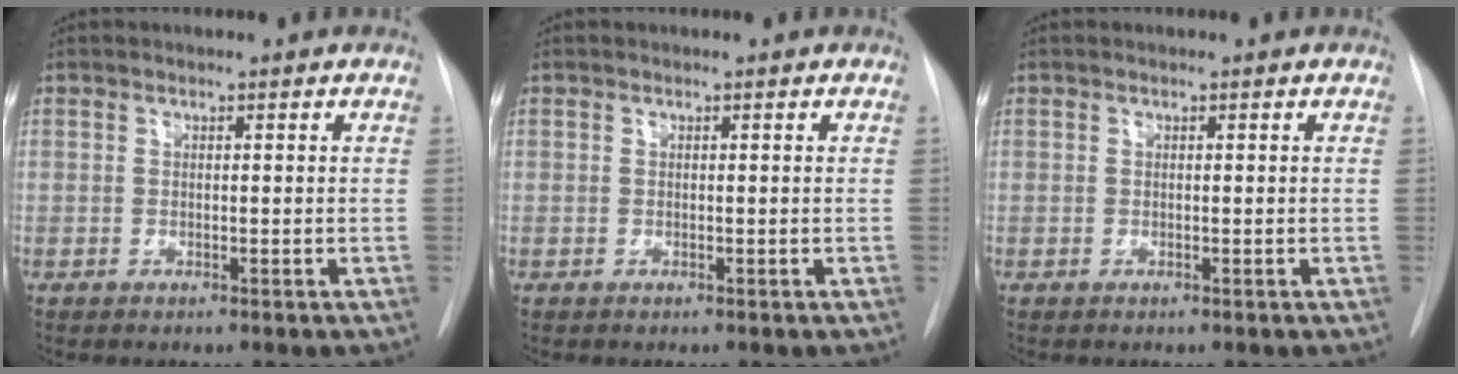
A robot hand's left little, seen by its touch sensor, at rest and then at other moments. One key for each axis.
{"total": 0.0}
{"total": 0.0}